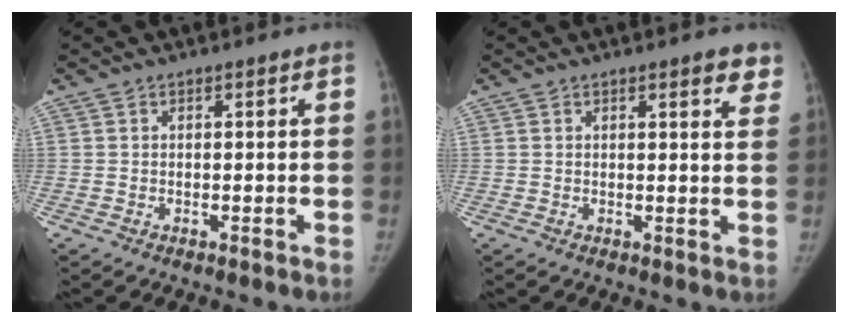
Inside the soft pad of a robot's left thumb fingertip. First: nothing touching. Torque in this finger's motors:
{"motor_torque": [0.44, 0.15, 0.30, -0.61, 0.09]}